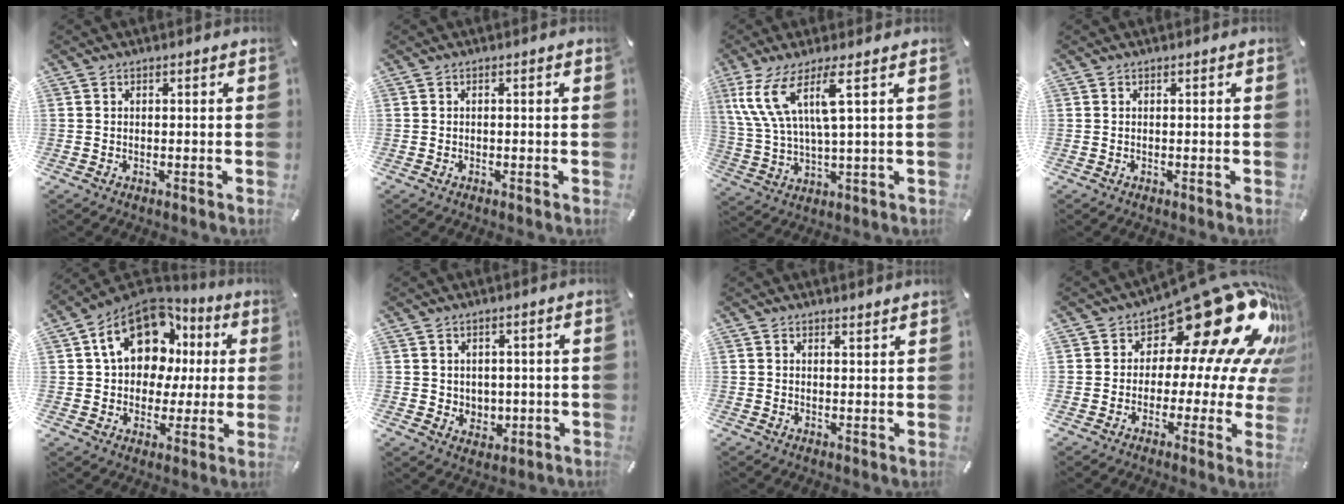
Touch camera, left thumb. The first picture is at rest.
{"total": 0.6, "force": [-0.3, 0.1, 0.6], "torque": [-0.010, -0.003, -0.003]}
{"total": 11.1, "force": [5.0, 2.7, 9.5], "torque": [-0.209, 0.000, 0.088]}
{"total": 0.0}
{"total": 16.6, "force": [6.7, 12.1, 9.2], "torque": [-0.168, -0.022, 0.126]}
{"total": 3.7, "force": [0.9, 3.5, 0.2], "torque": [0.010, -0.007, 0.013]}
{"total": 1.2, "force": [1.2, 0.0, 0.0], "torque": [-0.001, -0.004, 0.023]}
{"total": 24.6, "force": [13.2, 11.1, 17.6], "torque": [-0.225, -0.113, 0.229]}